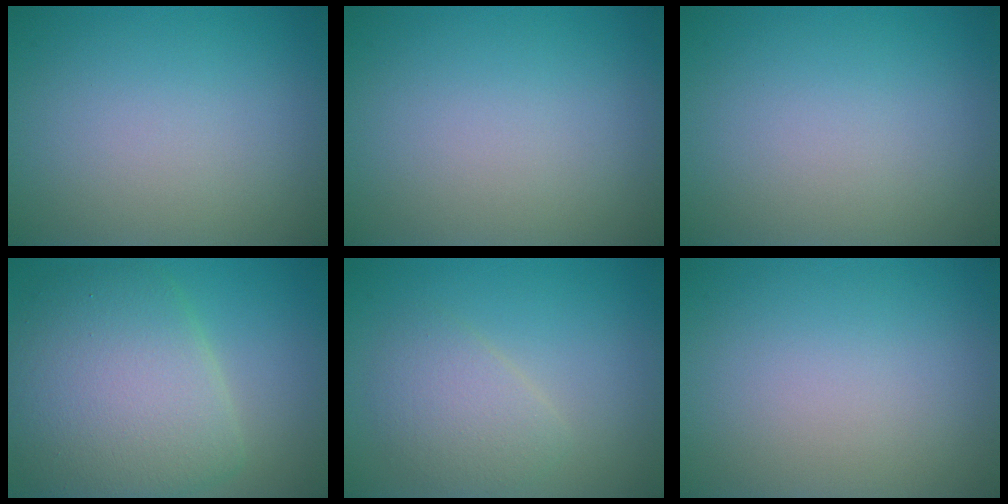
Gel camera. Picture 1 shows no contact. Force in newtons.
{"total": 0.0}
{"total": 0.0}
{"total": 9.0, "press": 9.0, "slide": 0.4}
{"total": 2.8, "press": 2.8, "slide": 0.0}
{"total": 0.0}